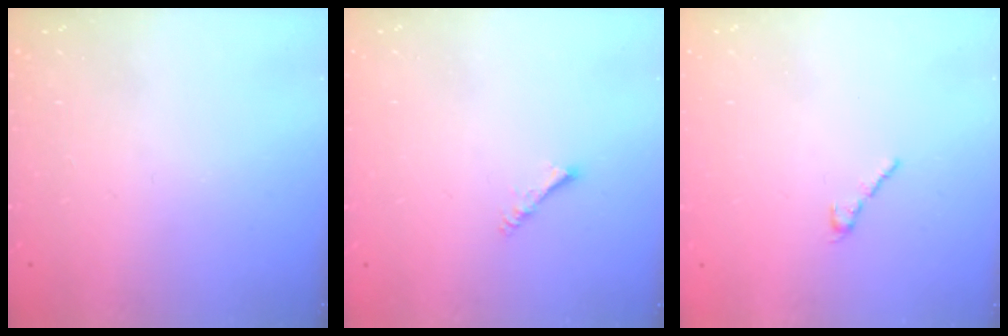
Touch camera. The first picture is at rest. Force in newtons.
{"total": 1.4, "press": 1.4, "slide": 0.3}
{"total": 2.5, "press": 2.4, "slide": 0.7}